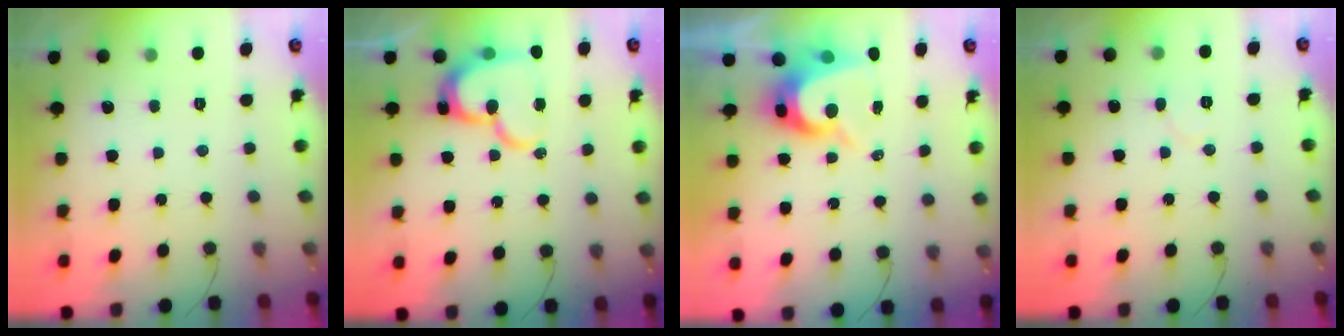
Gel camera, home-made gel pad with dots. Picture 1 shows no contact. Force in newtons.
{"total": 17.1, "press": 17.1, "slide": 1.7}
{"total": 8.9, "press": 8.9, "slide": 0.5}
{"total": 4.3, "press": 4.3, "slide": 0.5}